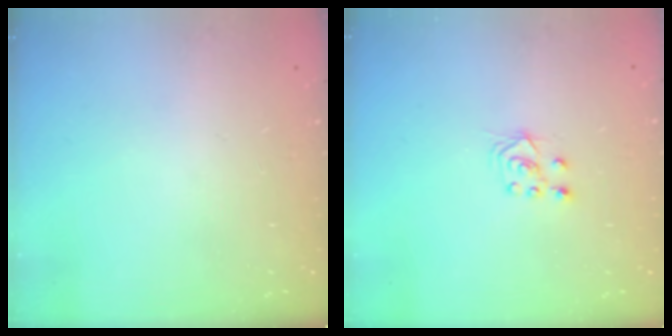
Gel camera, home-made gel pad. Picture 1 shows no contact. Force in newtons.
{"total": 4.3, "press": 4.3, "slide": 0.6}